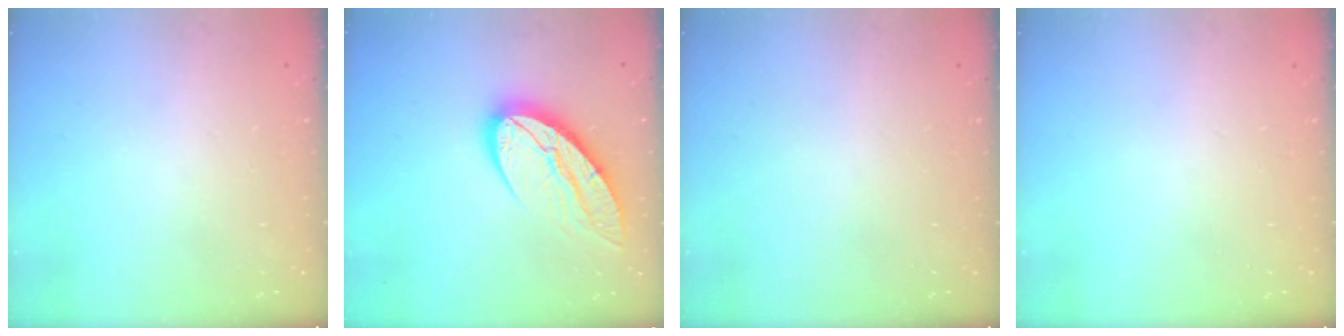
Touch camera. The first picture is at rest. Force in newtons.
{"total": 14.0, "press": 14.0, "slide": 1.1}
{"total": 0.0}
{"total": 0.0}